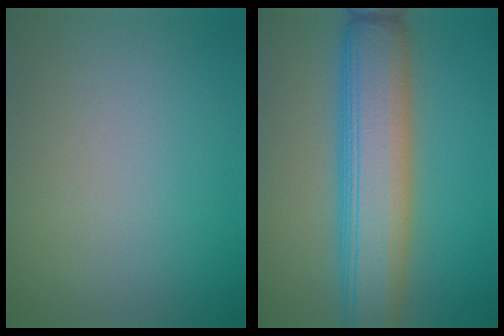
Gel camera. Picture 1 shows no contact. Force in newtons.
{"total": 9.7, "press": 9.7, "slide": 0.4}